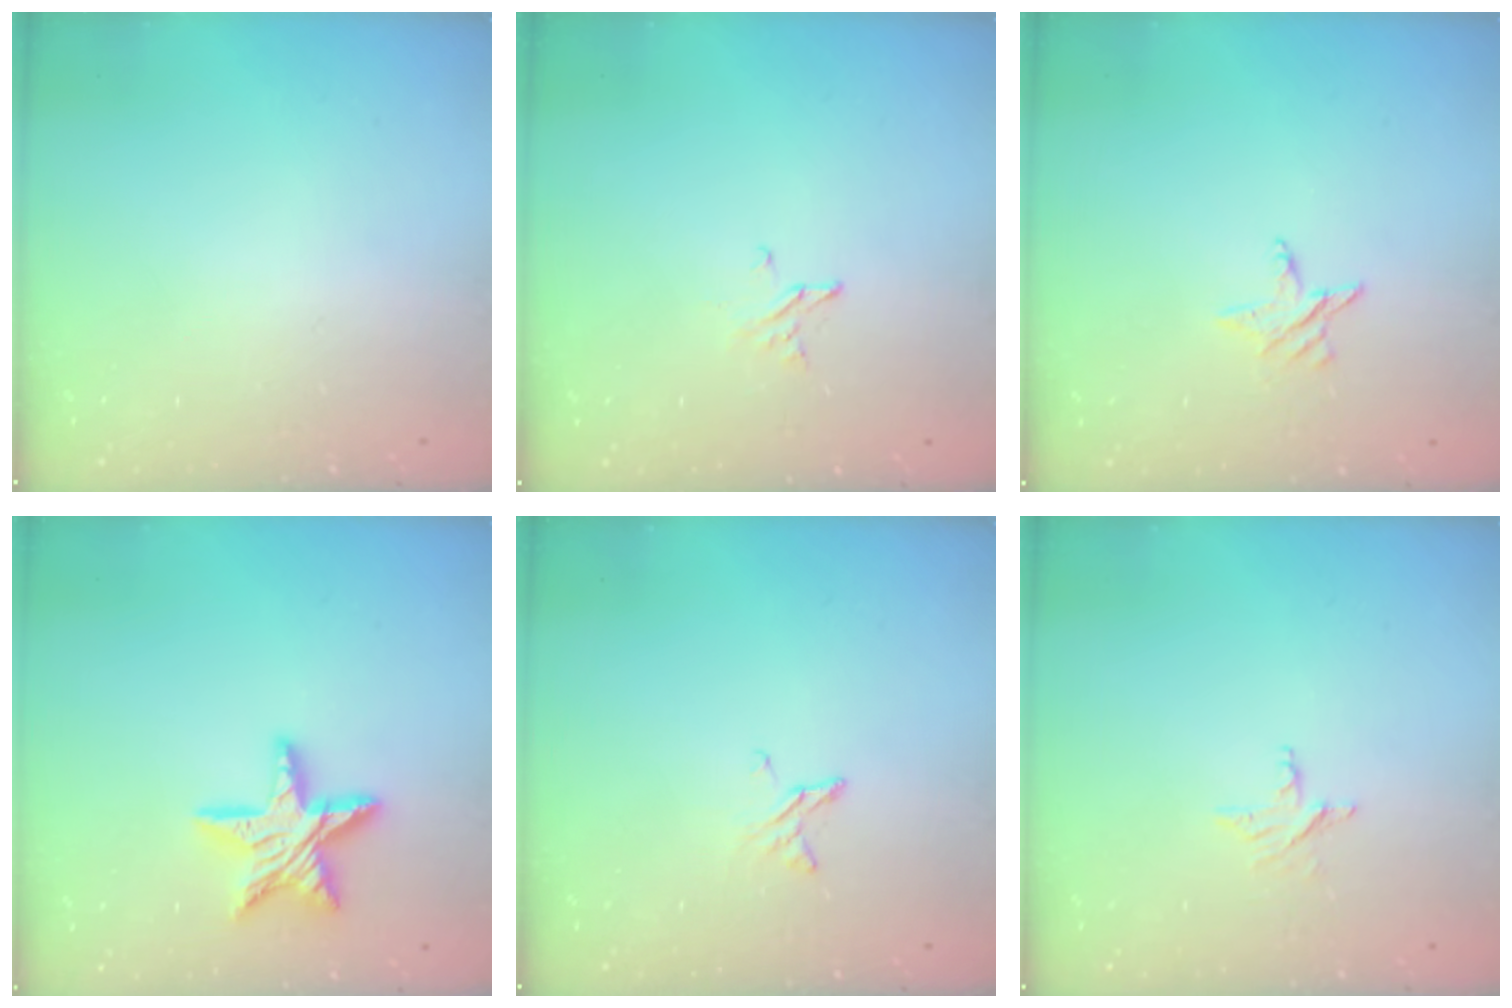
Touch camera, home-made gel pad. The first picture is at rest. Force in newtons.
{"total": 2.3, "press": 2.2, "slide": 0.2}
{"total": 2.7, "press": 2.7, "slide": 0.2}
{"total": 15.0, "press": 14.9, "slide": 1.3}
{"total": 2.9, "press": 2.9, "slide": 0.3}
{"total": 3.7, "press": 3.7, "slide": 0.2}